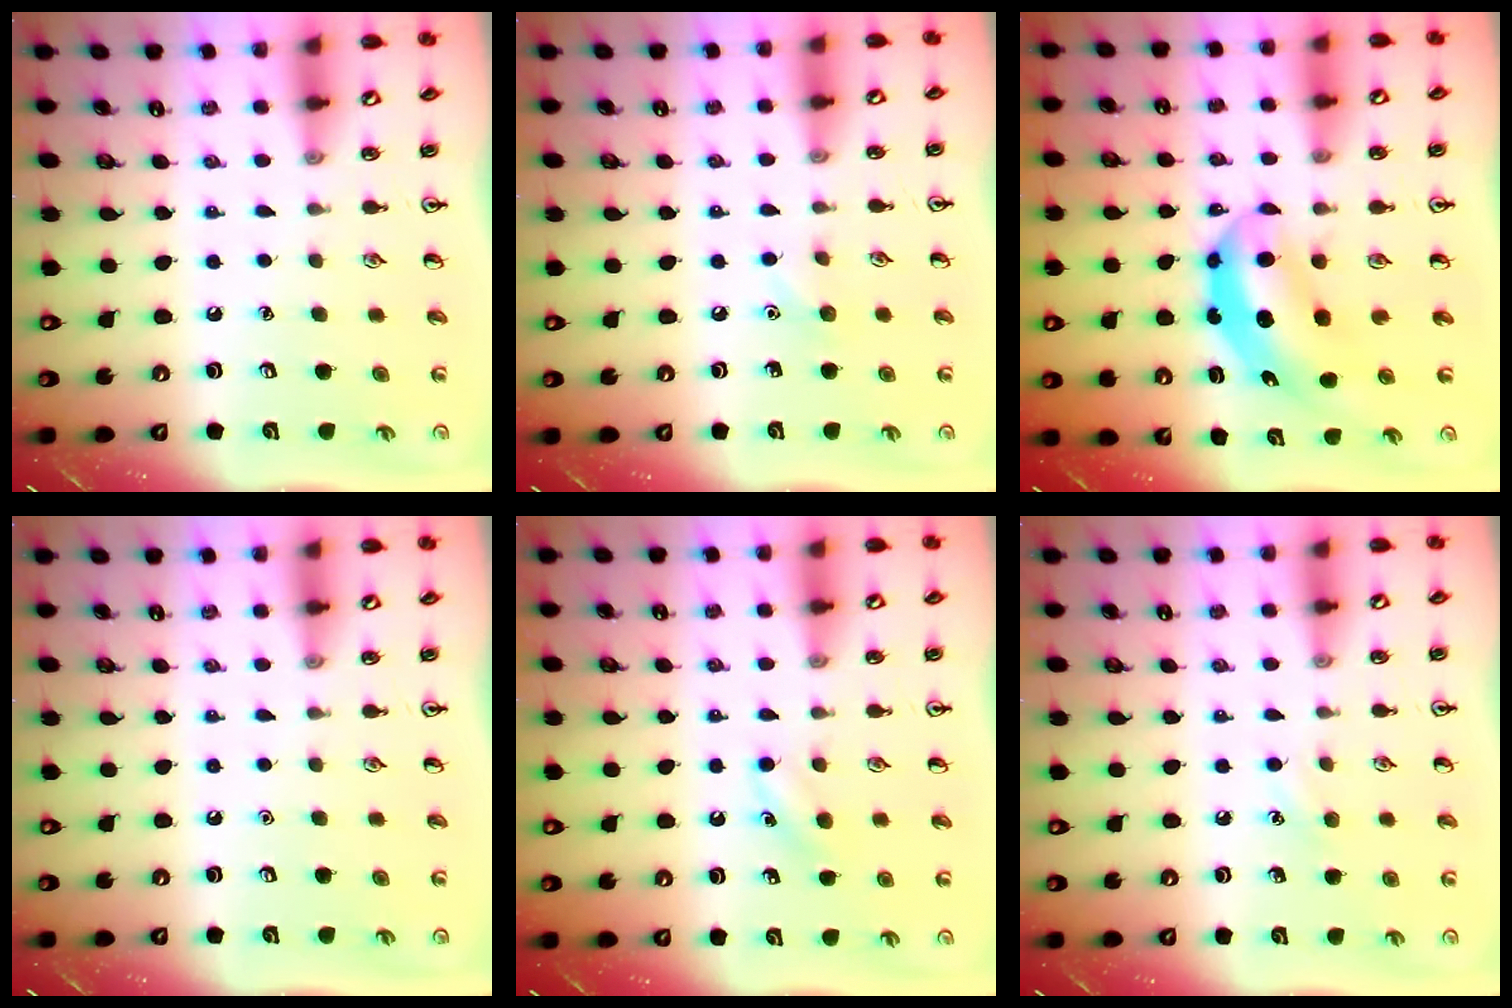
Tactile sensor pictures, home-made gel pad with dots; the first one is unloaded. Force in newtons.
{"total": 4.8, "press": 4.5, "slide": 1.6}
{"total": 5.5, "press": 5.2, "slide": 1.7}
{"total": 0.0}
{"total": 3.9, "press": 3.7, "slide": 1.2}
{"total": 5.1, "press": 4.8, "slide": 1.6}